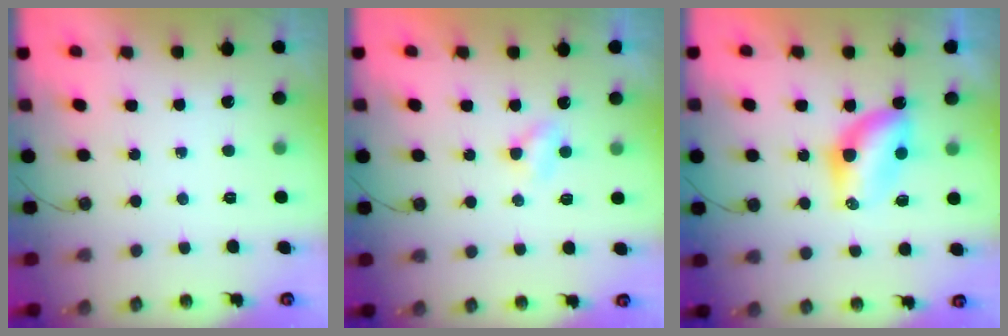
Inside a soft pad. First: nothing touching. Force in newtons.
{"total": 4.4, "press": 2.8, "slide": 3.4}
{"total": 6.5, "press": 6.5, "slide": 0.2}